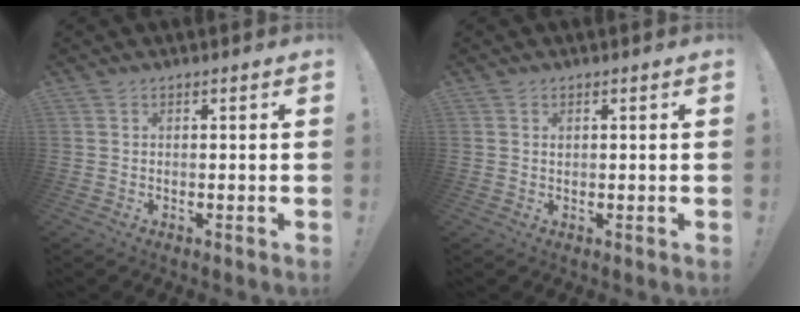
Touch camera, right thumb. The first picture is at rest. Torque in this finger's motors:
{"motor_torque": [0.01, 0.06, 0.11, -0.15, 0.04]}